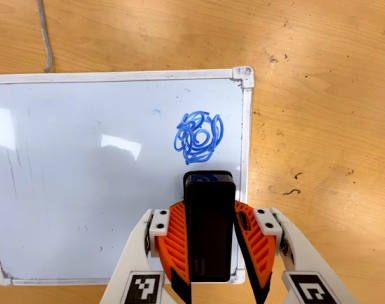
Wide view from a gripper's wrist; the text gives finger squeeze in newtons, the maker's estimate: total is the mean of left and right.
{"total": 4.5, "left": 3.5, "right": 5.4}